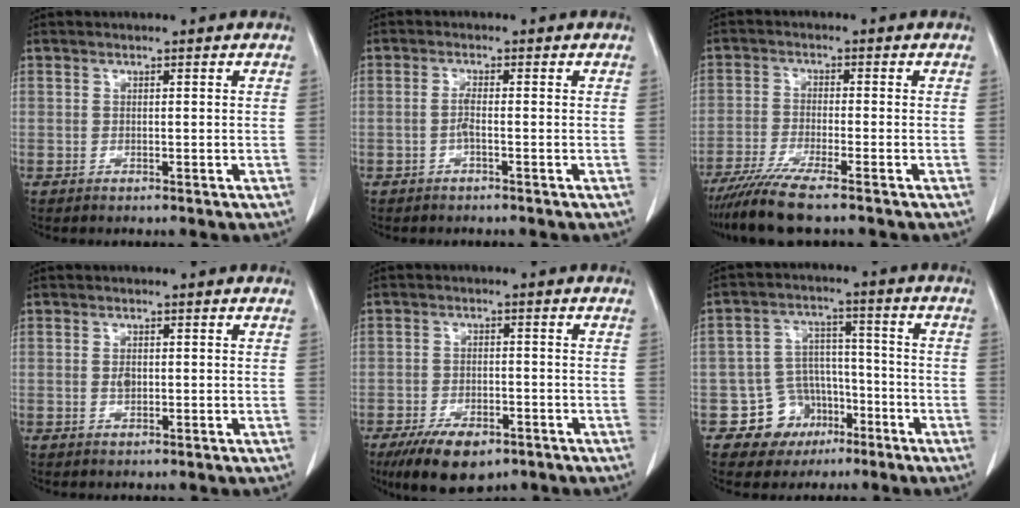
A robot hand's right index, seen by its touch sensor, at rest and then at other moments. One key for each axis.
{"total": 1.6, "fx": -0.5, "fy": 0.0, "fz": 1.5, "tx": -0.029, "ty": 0.001, "tz": -0.012}
{"total": 7.1, "fx": -5.8, "fy": -0.5, "fz": 4.1, "tx": -0.068, "ty": -0.022, "tz": -0.101}
{"total": 1.4, "fx": 0.0, "fy": 0.8, "fz": 1.1, "tx": -0.021, "ty": 0.000, "tz": 0.001}
{"total": 8.8, "fx": -5.9, "fy": 3.9, "fz": 5.3, "tx": -0.090, "ty": -0.008, "tz": -0.094}
{"total": 8.4, "fx": -4.0, "fy": 7.2, "fz": 1.2, "tx": -0.002, "ty": 0.030, "tz": -0.051}